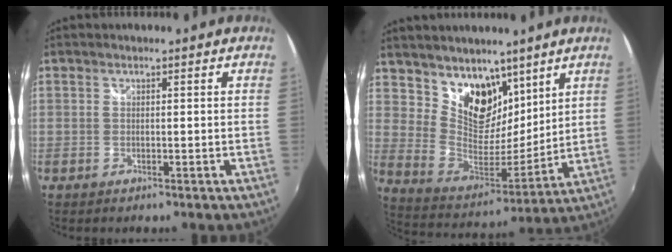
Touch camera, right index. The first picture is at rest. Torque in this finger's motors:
{"motor_torque": [-0.07, 0.30, 0.06, 0.00]}